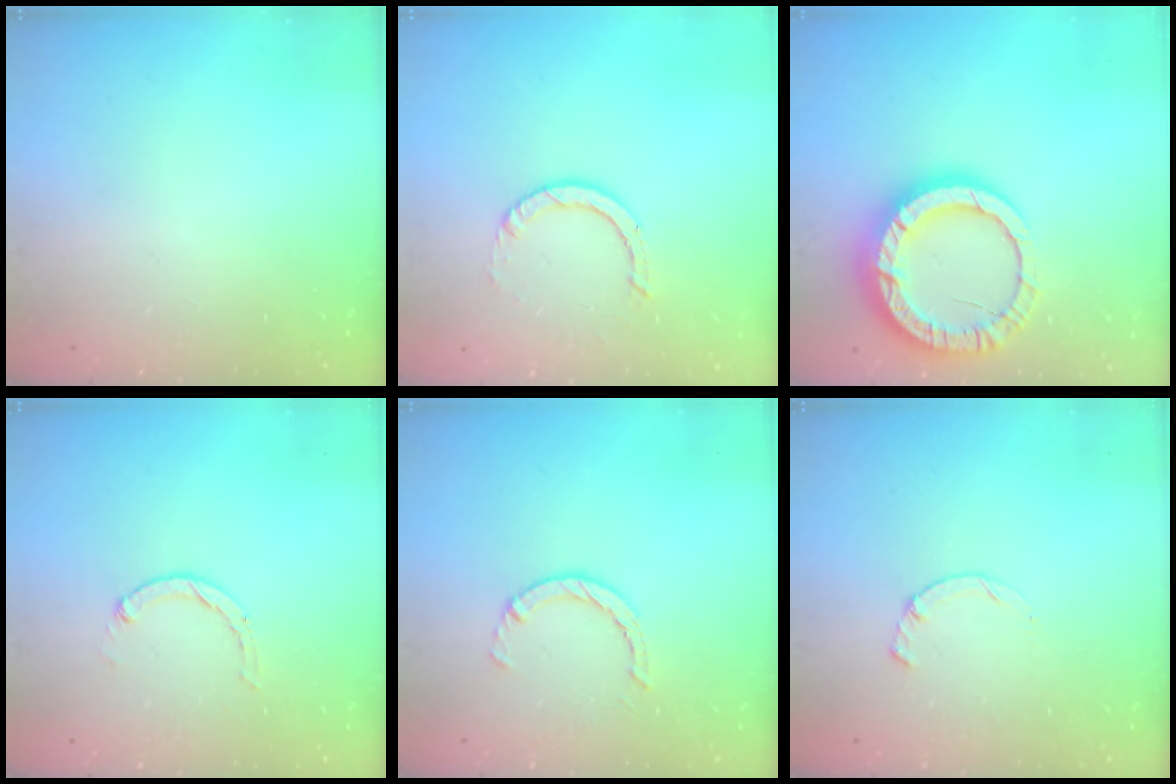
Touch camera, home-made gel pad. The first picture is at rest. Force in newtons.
{"total": 2.9, "press": 2.9, "slide": 0.2}
{"total": 18.6, "press": 18.5, "slide": 1.6}
{"total": 0.8, "press": 0.8, "slide": 0.2}
{"total": 2.5, "press": 2.4, "slide": 0.4}
{"total": 0.5, "press": 0.4, "slide": 0.3}